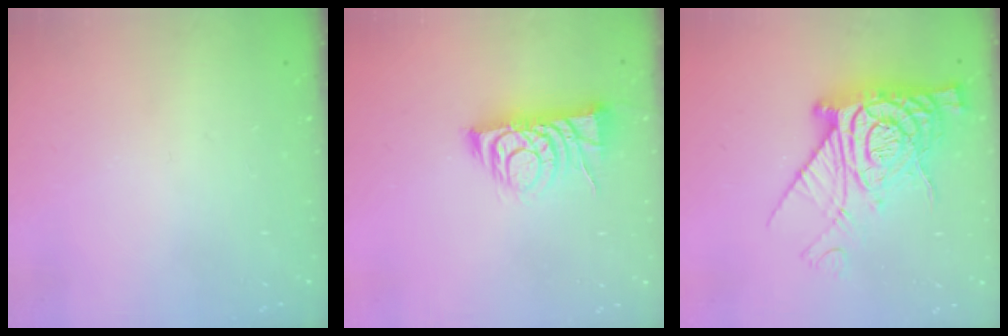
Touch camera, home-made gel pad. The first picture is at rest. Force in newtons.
{"total": 8.3, "press": 8.3, "slide": 0.7}
{"total": 18.8, "press": 18.8, "slide": 1.6}